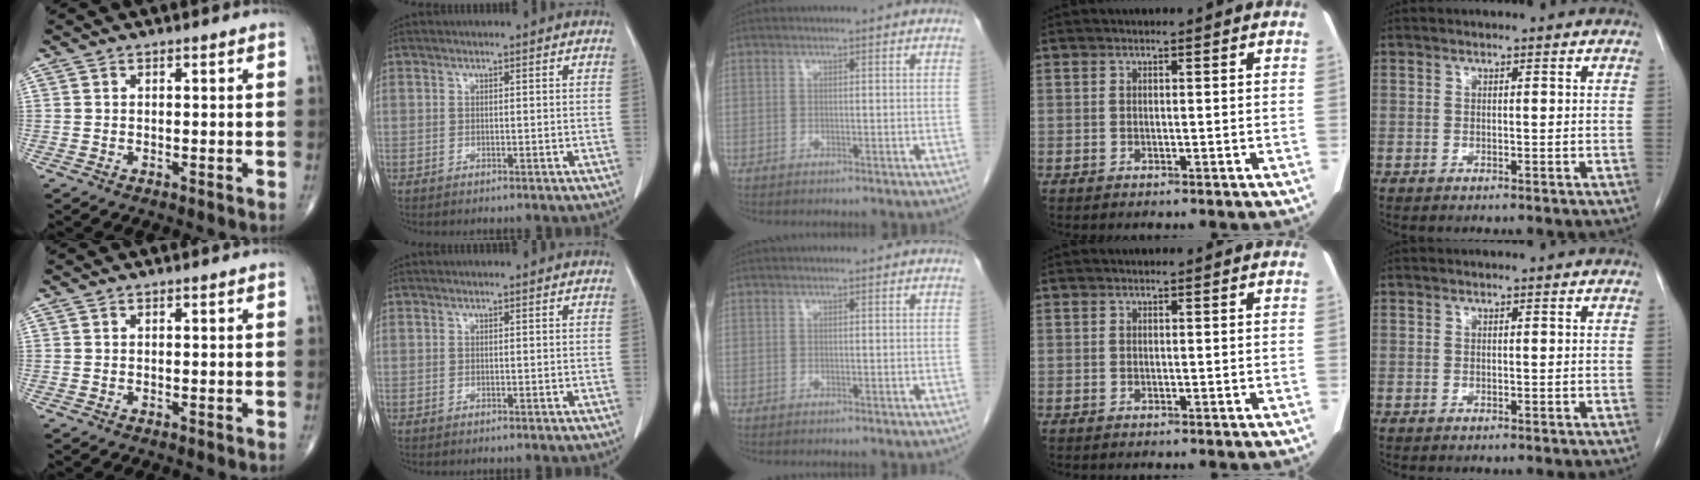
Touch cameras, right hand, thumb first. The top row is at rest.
{}